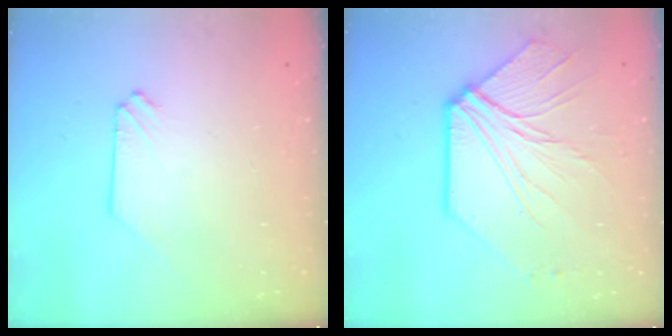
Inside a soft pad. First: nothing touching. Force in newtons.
{"total": 9.3, "press": 9.2, "slide": 1.8}